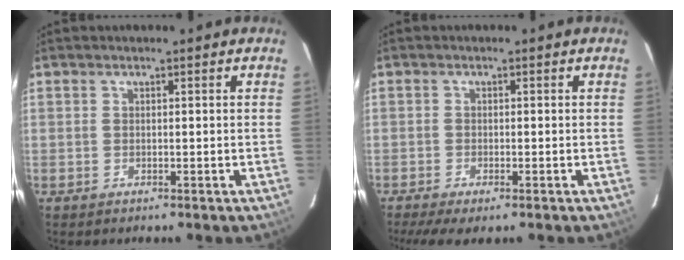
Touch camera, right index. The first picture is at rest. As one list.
[{"total": 5.4, "force": [-3.9, 1.1, 3.6], "torque": [-0.083, -0.022, -0.066]}]